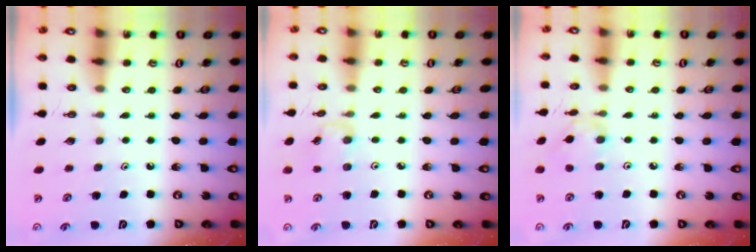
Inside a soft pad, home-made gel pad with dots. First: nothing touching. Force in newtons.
{"total": 2.8, "press": 2.8, "slide": 0.4}
{"total": 3.0, "press": 3.0, "slide": 0.1}